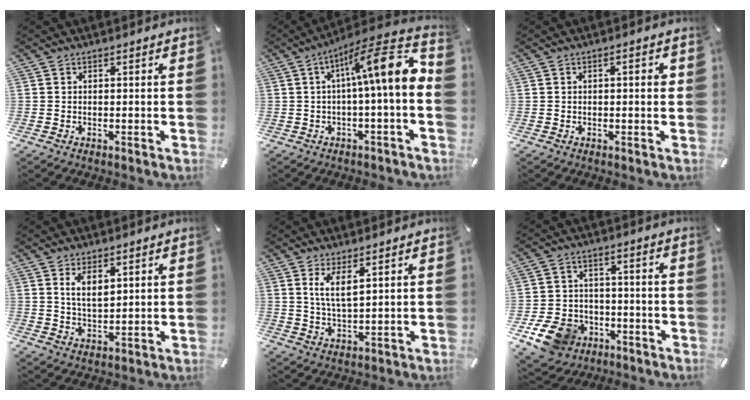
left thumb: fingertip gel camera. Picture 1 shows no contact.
{"total": 14.1, "force": [2.1, 2.2, 13.7], "torque": [-0.222, -0.014, 0.022]}
{"total": 2.0, "force": [0.1, 0.7, 1.9], "torque": [-0.027, 0.001, -0.003]}
{"total": 5.4, "force": [2.6, 2.7, 3.8], "torque": [-0.066, -0.005, 0.043]}
{"total": 5.9, "force": [2.9, 1.8, 4.8], "torque": [-0.100, -0.006, 0.047]}
{"total": 11.2, "force": [-5.7, 8.5, 4.6], "torque": [-0.092, 0.042, -0.099]}